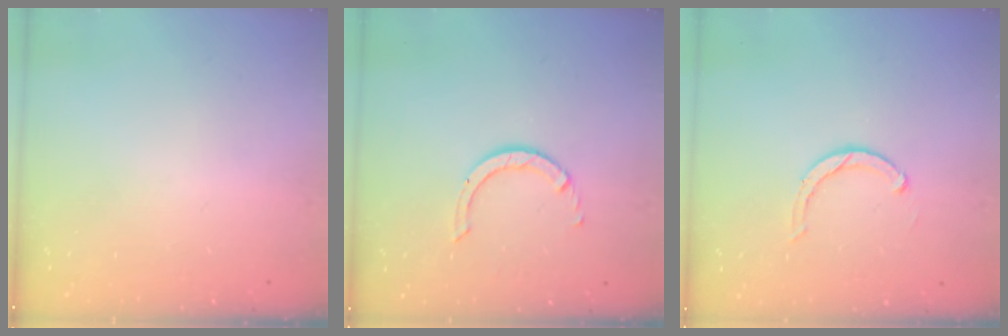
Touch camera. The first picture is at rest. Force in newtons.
{"total": 2.9, "press": 2.9, "slide": 0.2}
{"total": 3.6, "press": 3.6, "slide": 0.6}